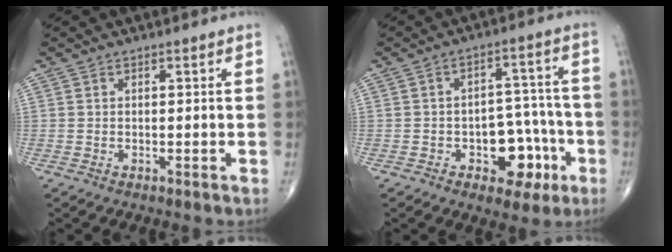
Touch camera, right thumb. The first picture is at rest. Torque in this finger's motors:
{"motor_torque": [2.66, 1.93, 0.49, -0.55, 0.03]}